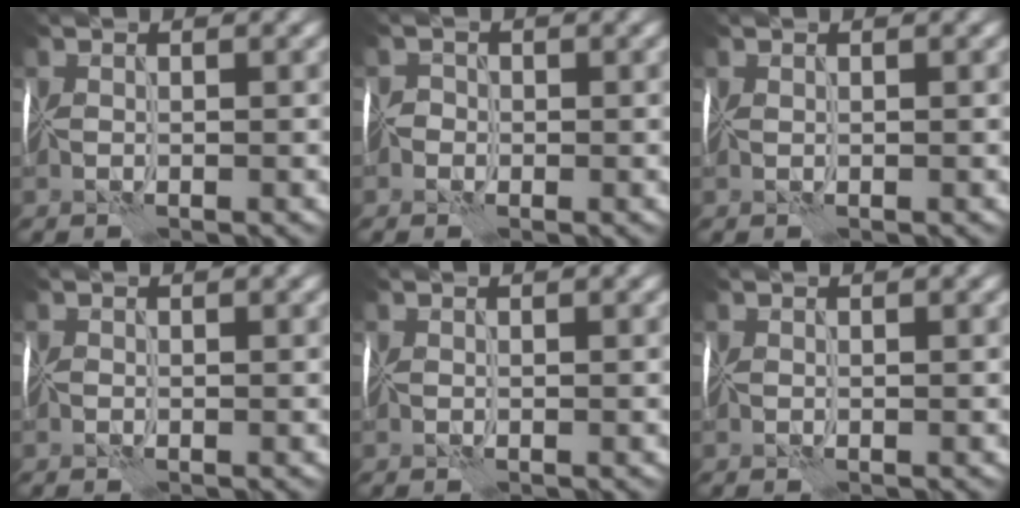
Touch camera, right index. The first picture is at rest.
{"total": 1.3, "force": [-0.9, 0.9, -0.4], "torque": [0.008, 0.005, -0.022]}
{"total": 0.0}
{"total": 0.0}
{"total": 0.0}
{"total": 0.0}